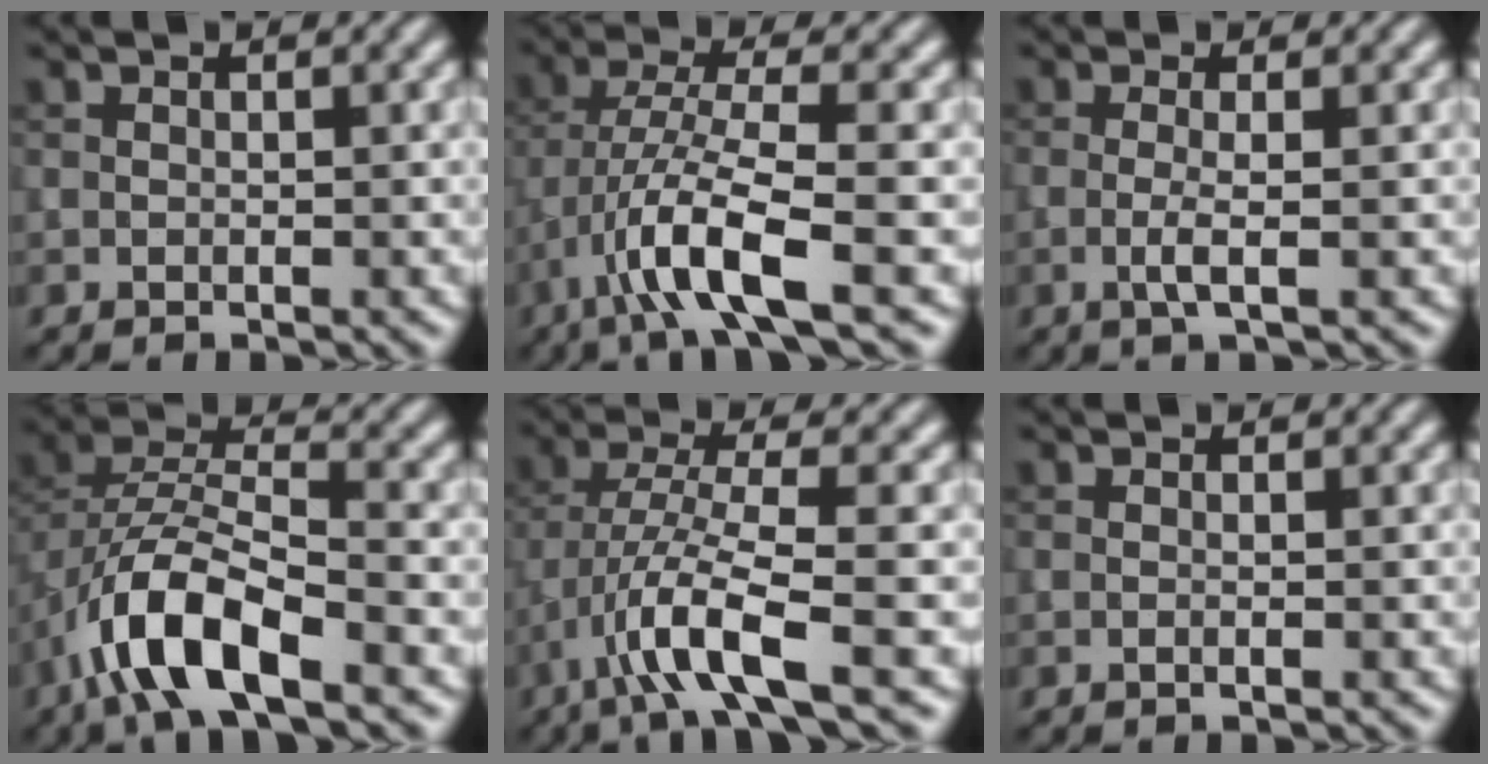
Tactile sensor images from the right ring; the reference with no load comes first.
{"total": 7.1, "force": [-3.1, 1.5, 6.2], "torque": [-0.116, 0.007, -0.064]}
{"total": 2.3, "force": [-0.4, 0.5, 2.2], "torque": [-0.043, -0.006, -0.012]}
{"total": 8.7, "force": [-4.3, 3.5, 6.6], "torque": [-0.128, 0.006, -0.088]}
{"total": 6.5, "force": [-2.9, 1.2, 5.7], "torque": [-0.107, 0.007, -0.060]}
{"total": 0.6, "force": [-0.1, 0.2, 0.6], "torque": [-0.011, -0.006, -0.005]}